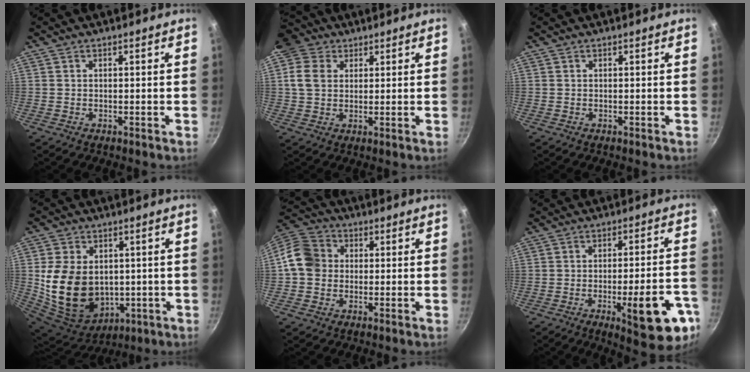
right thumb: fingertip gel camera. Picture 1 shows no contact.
{"total": 7.7, "force": [2.5, 6.0, 4.1], "torque": [-0.054, 0.004, 0.037]}
{"total": 0.0}
{"total": 18.1, "force": [0.4, 13.8, 11.7], "torque": [-0.208, -0.017, 0.031]}
{"total": 9.3, "force": [0.0, 8.0, 4.6], "torque": [-0.058, 0.021, -0.023]}
{"total": 16.5, "force": [-6.8, 5.1, 14.1], "torque": [-0.146, 0.027, -0.083]}